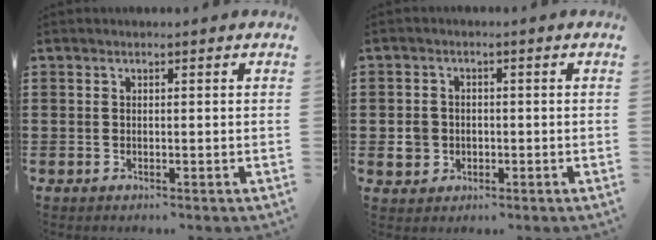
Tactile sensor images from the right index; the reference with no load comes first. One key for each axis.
{"total": 3.0, "fx": -0.6, "fy": 2.8, "fz": 1.0, "tx": -0.028, "ty": 0.005, "tz": -0.014}